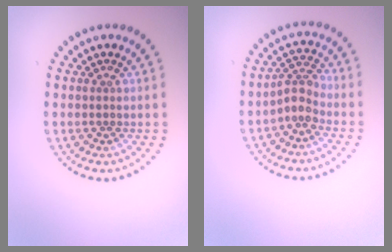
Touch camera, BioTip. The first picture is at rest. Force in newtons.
{"total": 2.3, "press": 1.6, "slide": 1.7}